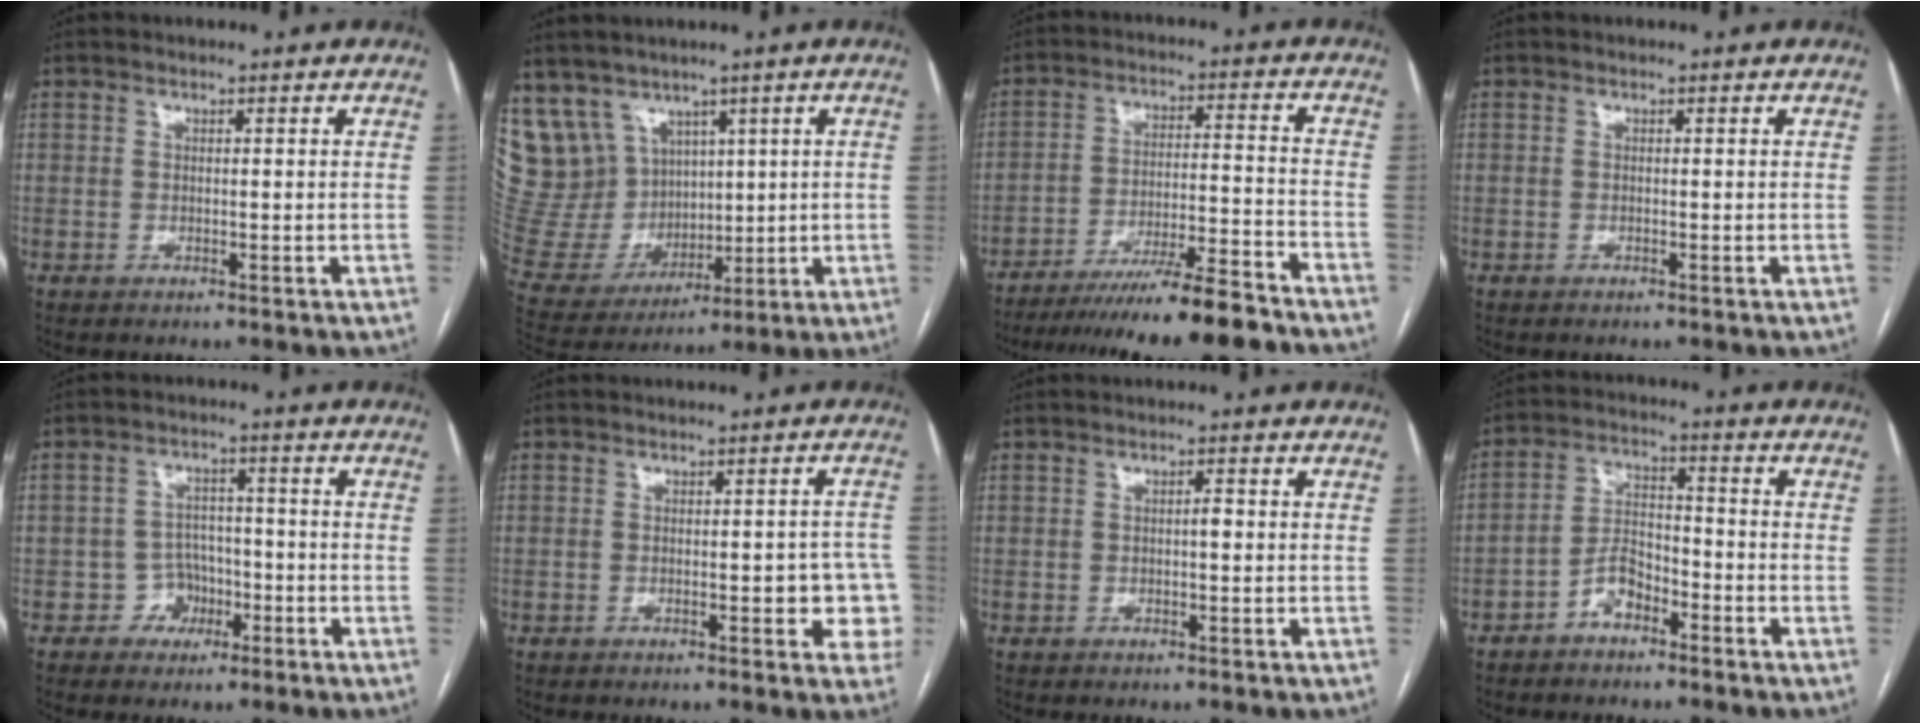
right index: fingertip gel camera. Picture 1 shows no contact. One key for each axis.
{"total": 14.6, "fx": 8.2, "fy": 11.5, "fz": 3.6, "tx": -0.099, "ty": 0.063, "tz": 0.198}
{"total": 16.0, "fx": -13.6, "fy": -0.5, "fz": 8.6, "tx": -0.129, "ty": -0.018, "tz": -0.217}
{"total": 0.0}
{"total": 4.6, "fx": -1.9, "fy": 4.1, "fz": 0.5, "tx": 0.004, "ty": 0.018, "tz": -0.028}
{"total": 6.1, "fx": -1.5, "fy": 2.2, "fz": 5.4, "tx": -0.048, "ty": 0.020, "tz": -0.015}
{"total": 1.0, "fx": -0.1, "fy": 0.3, "fz": 1.0, "tx": -0.015, "ty": 0.003, "tz": -0.002}
{"total": 7.6, "fx": -4.6, "fy": 2.9, "fz": 5.4, "tx": -0.118, "ty": 0.017, "tz": -0.089}